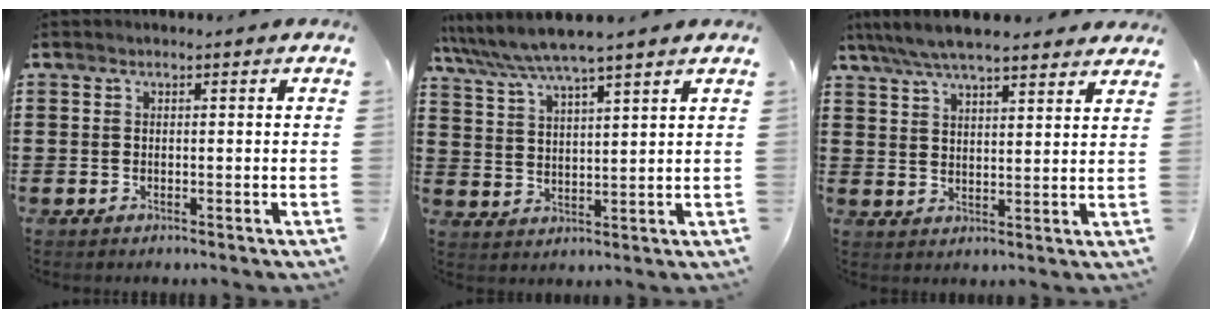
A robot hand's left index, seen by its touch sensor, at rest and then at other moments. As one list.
[{"total": 5.7, "force": [5.1, 0.2, 2.6], "torque": [-0.068, -0.020, 0.087]}, {"total": 6.4, "force": [5.7, 1.0, 2.6], "torque": [-0.067, -0.014, 0.104]}]